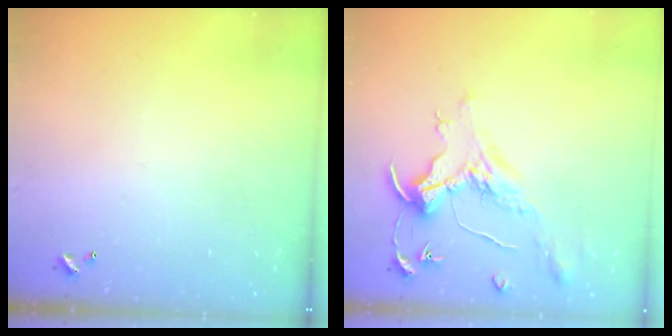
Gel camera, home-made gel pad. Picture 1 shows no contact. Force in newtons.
{"total": 1.4, "press": 1.2, "slide": 0.7}